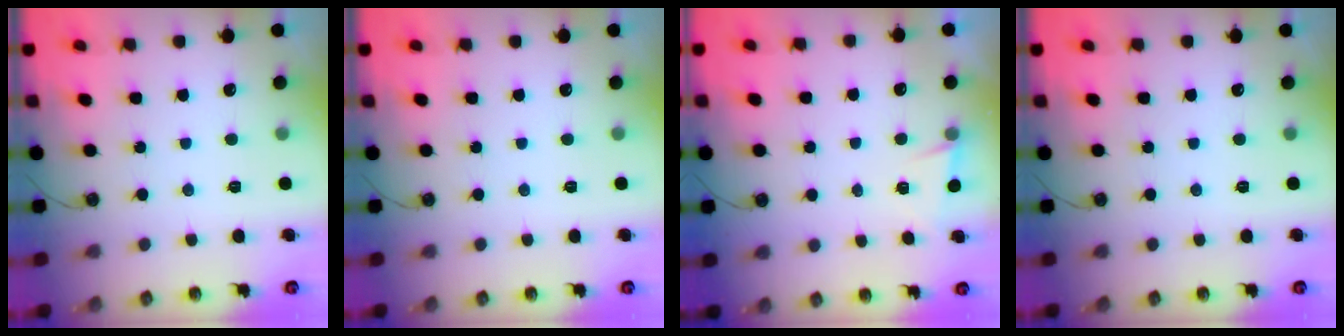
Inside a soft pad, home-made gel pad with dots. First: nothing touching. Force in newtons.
{"total": 0.0}
{"total": 2.7, "press": 2.6, "slide": 1.0}
{"total": 0.0}